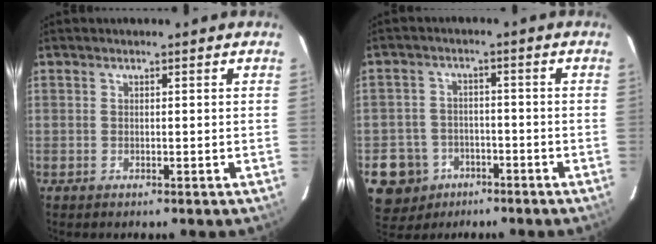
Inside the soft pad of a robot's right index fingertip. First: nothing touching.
{"total": 8.8, "force": [-4.4, 7.4, 1.4], "torque": [-0.060, 0.027, -0.064]}